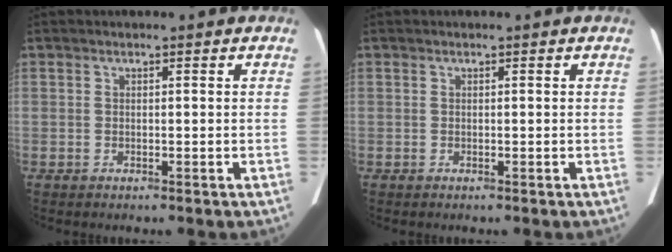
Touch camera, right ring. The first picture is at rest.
{"total": 0.0}